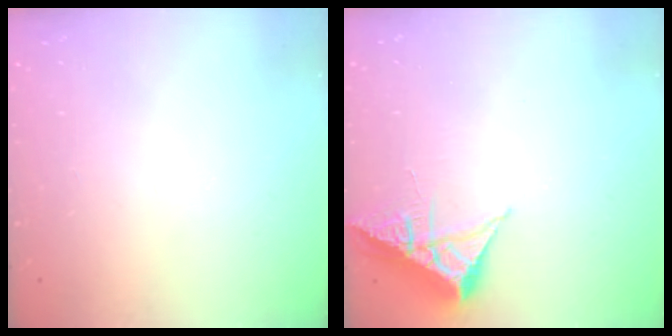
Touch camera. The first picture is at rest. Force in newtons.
{"total": 6.1, "press": 6.0, "slide": 0.7}